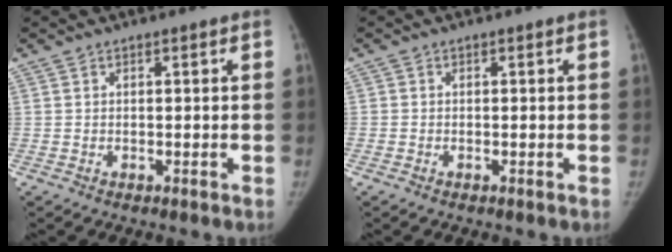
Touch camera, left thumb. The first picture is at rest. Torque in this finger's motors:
{"motor_torque": [-0.64, 0.04, -0.31, 0.26, -0.03]}